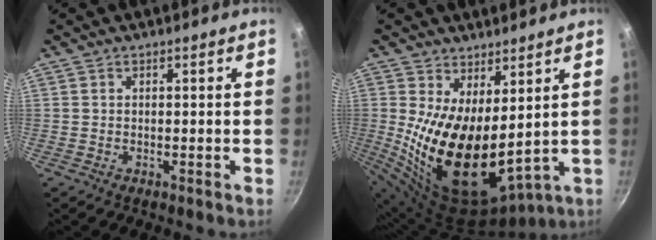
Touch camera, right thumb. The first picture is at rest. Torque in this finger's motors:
{"motor_torque": [-0.92, 2.55, 2.77, 0.00, 0.58]}